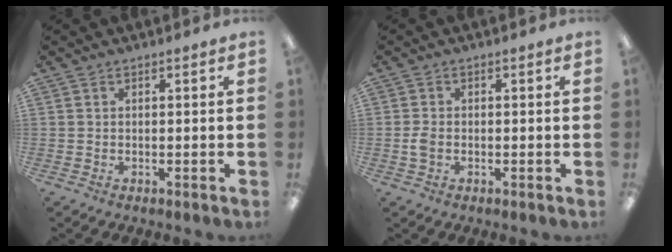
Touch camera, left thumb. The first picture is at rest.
{"total": 2.3, "force": [-0.3, 1.5, 1.8], "torque": [-0.039, 0.002, -0.008]}